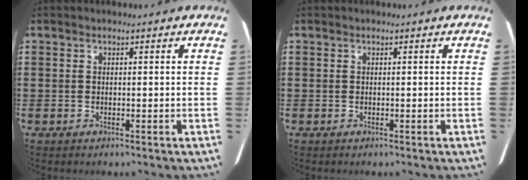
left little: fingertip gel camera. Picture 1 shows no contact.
{"total": 0.0}